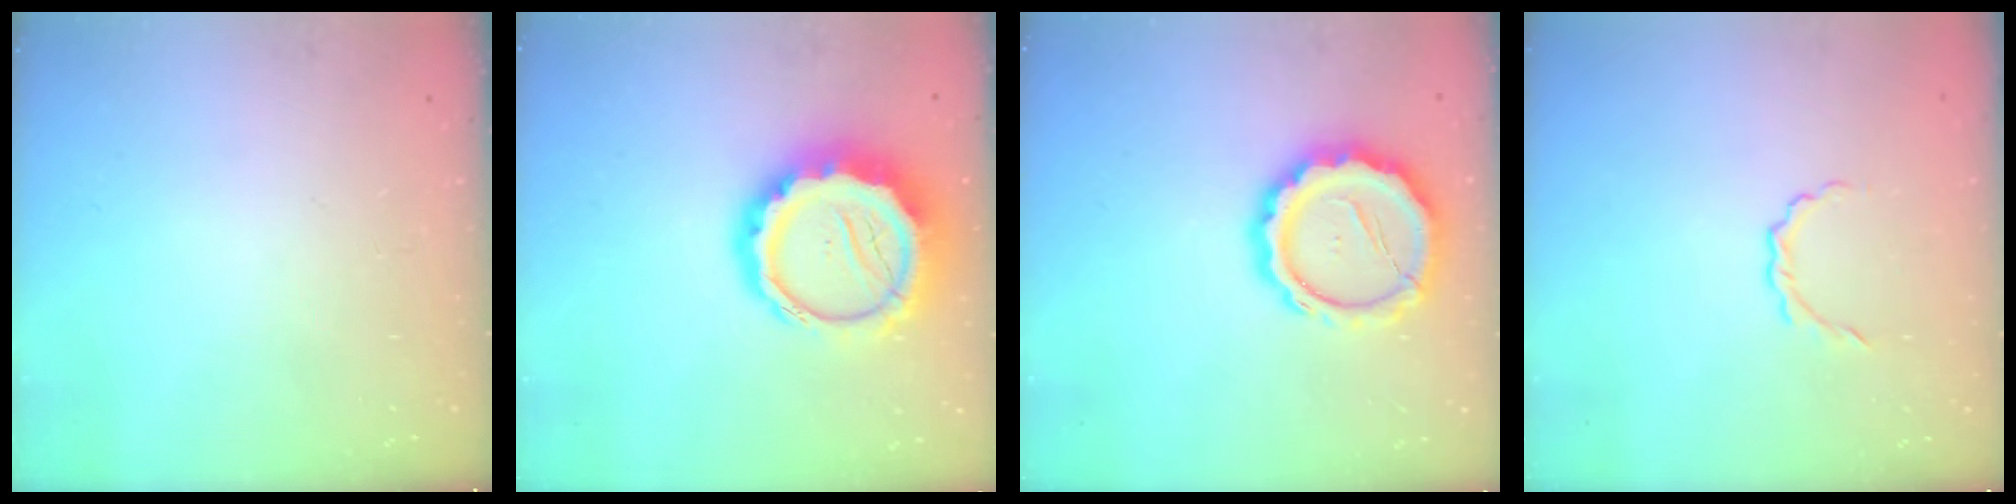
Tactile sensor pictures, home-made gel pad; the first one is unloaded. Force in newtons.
{"total": 15.2, "press": 14.8, "slide": 3.3}
{"total": 14.1, "press": 13.9, "slide": 2.6}
{"total": 3.1, "press": 3.0, "slide": 1.0}